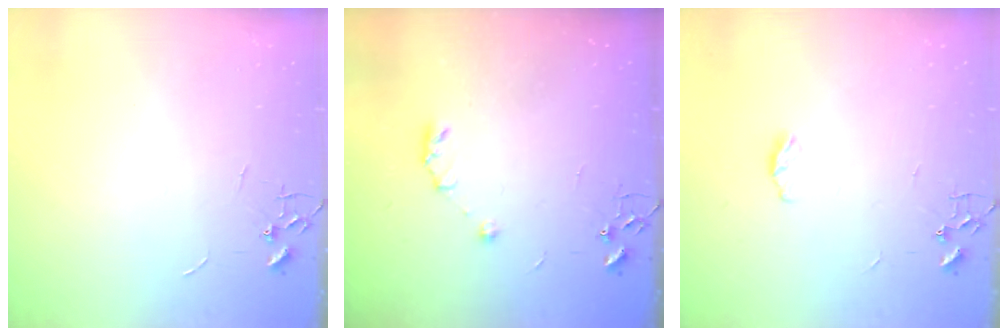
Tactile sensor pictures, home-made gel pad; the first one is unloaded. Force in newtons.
{"total": 6.0, "press": 6.0, "slide": 0.6}
{"total": 4.8, "press": 4.8, "slide": 0.5}